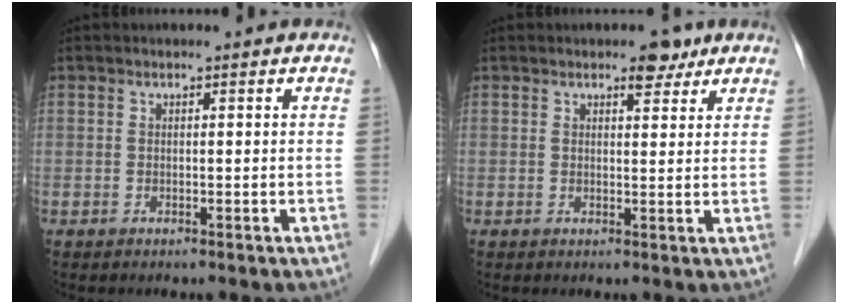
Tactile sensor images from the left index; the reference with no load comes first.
{"total": 3.1, "force": [2.2, 1.4, 1.7], "torque": [-0.021, 0.001, 0.030]}